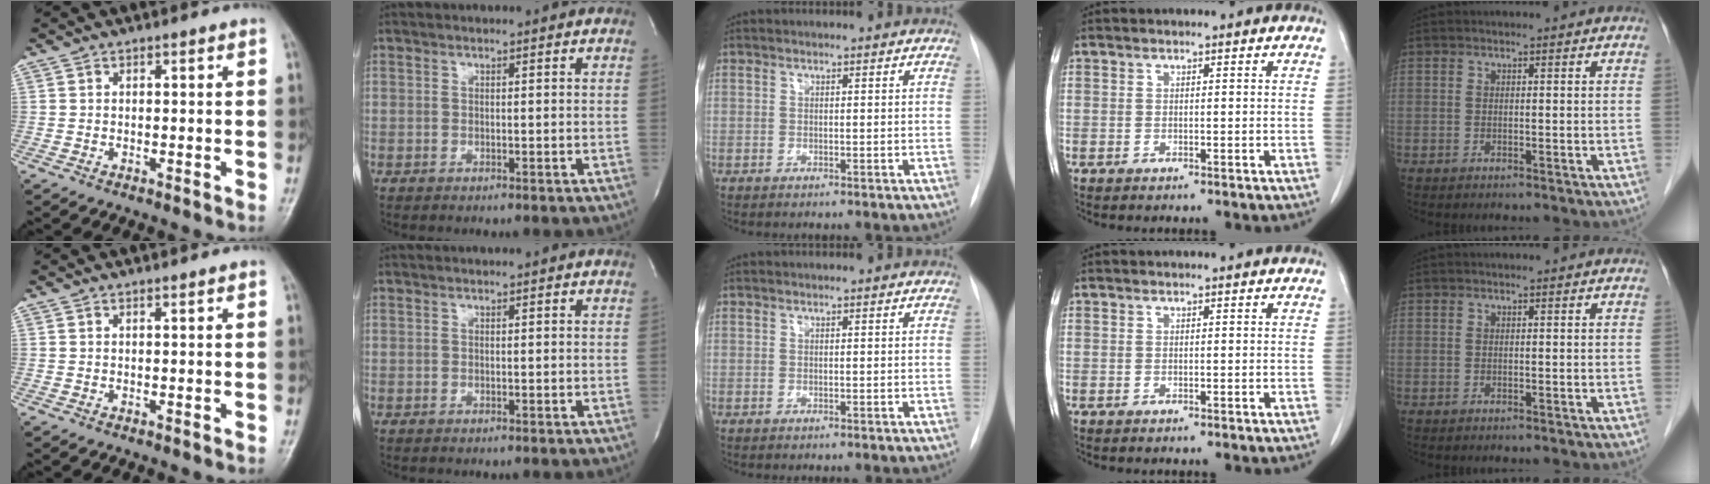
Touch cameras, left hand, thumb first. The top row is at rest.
{}